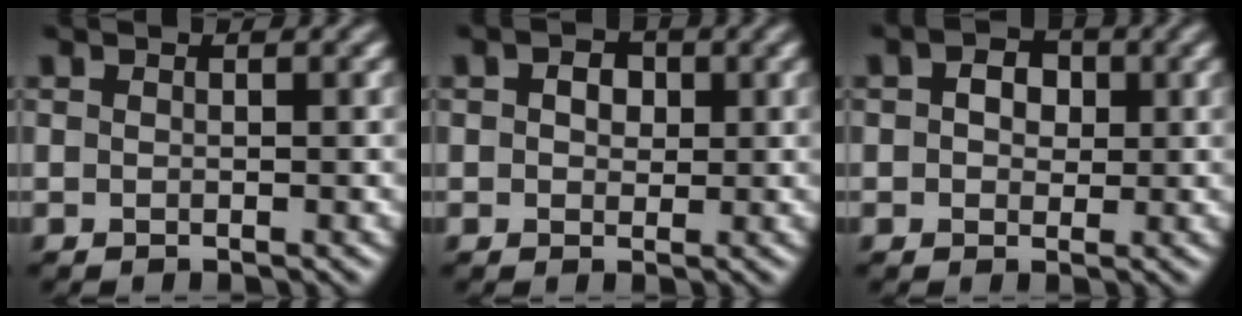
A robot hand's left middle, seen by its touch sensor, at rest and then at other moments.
{"total": 2.4, "force": [0.7, 1.7, 1.5], "torque": [-0.018, 0.004, 0.004]}
{"total": 3.3, "force": [1.0, 2.4, 2.0], "torque": [-0.027, 0.007, -0.003]}